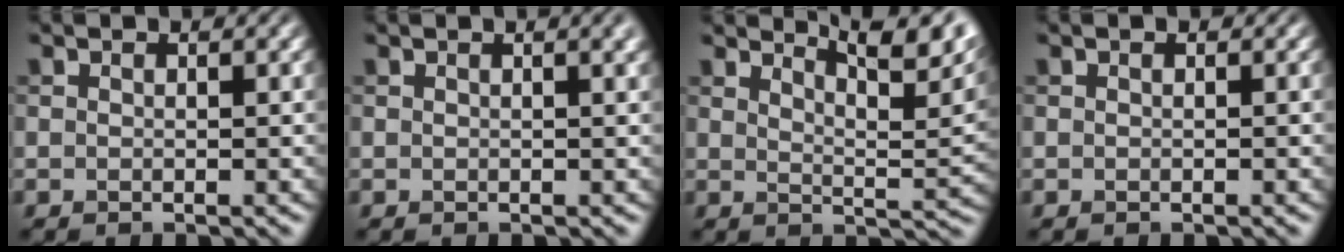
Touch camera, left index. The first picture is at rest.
{"total": 2.2, "force": [1.2, 0.5, 1.8], "torque": [-0.012, 0.005, 0.015]}
{"total": 7.3, "force": [5.4, 1.5, 4.6], "torque": [-0.060, 0.010, 0.077]}
{"total": 0.0}